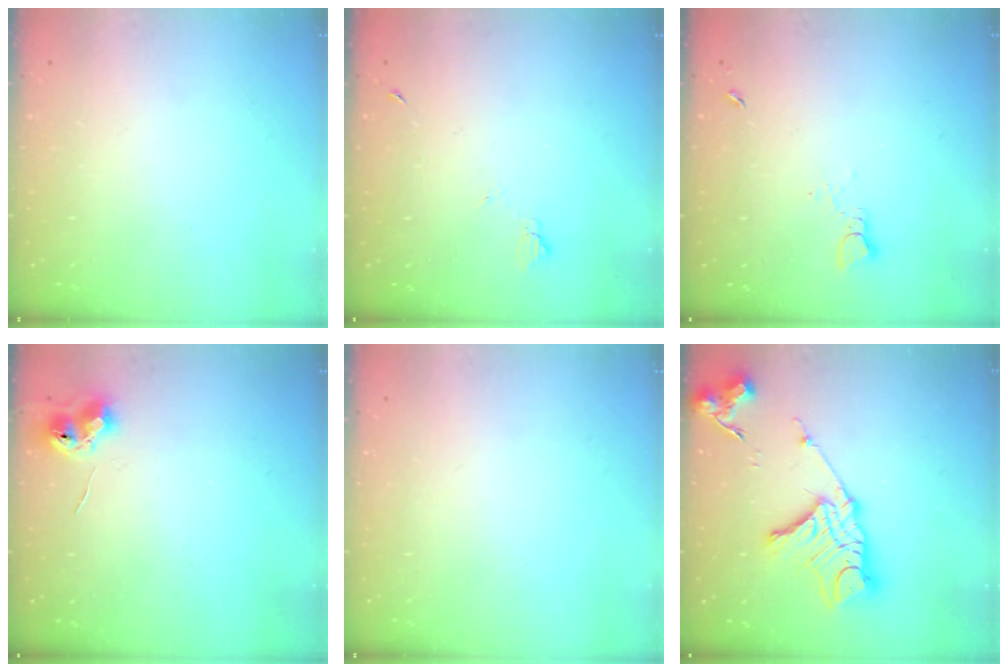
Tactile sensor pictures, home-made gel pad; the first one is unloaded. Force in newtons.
{"total": 3.8, "press": 3.8, "slide": 0.6}
{"total": 1.7, "press": 1.7, "slide": 0.2}
{"total": 7.0, "press": 7.0, "slide": 0.7}
{"total": 0.0}
{"total": 15.1, "press": 15.1, "slide": 1.2}